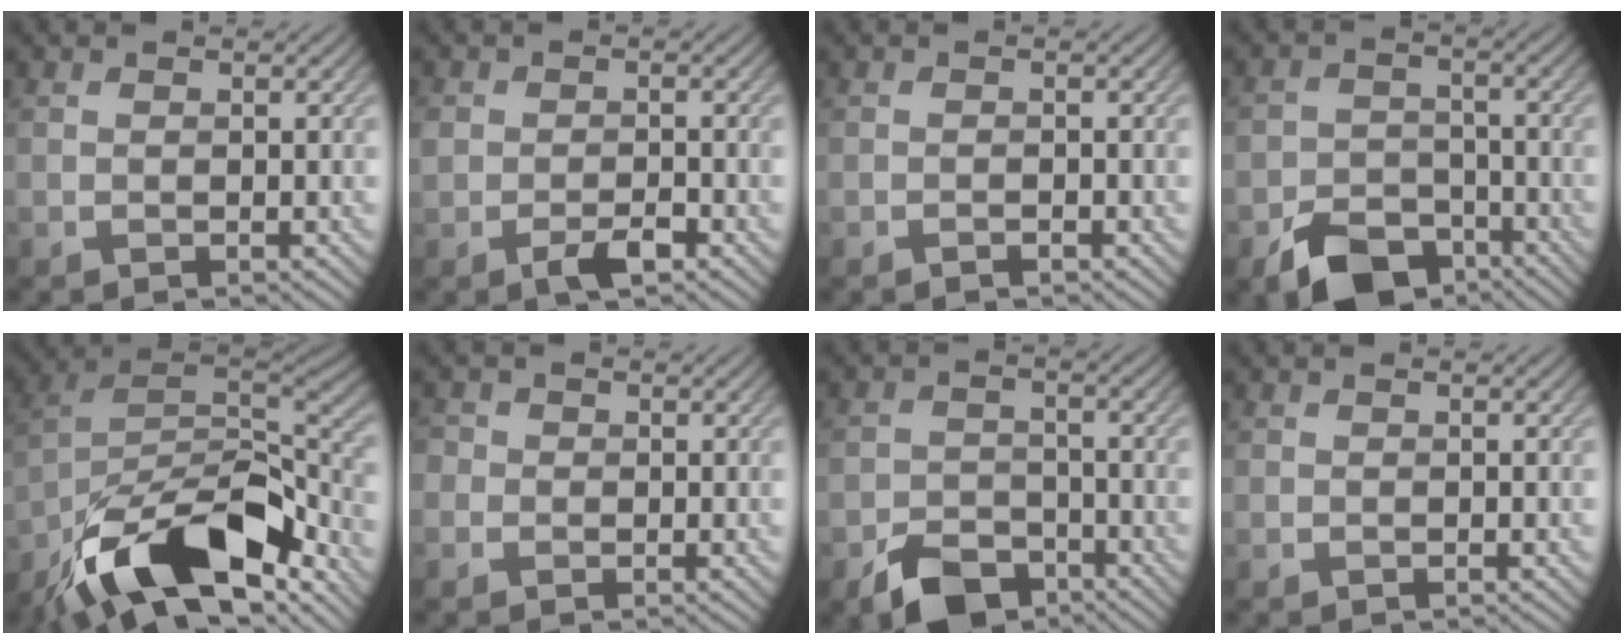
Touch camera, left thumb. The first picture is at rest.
{"total": 3.5, "force": [-1.8, 1.9, 2.3], "torque": [-0.040, -0.002, -0.034]}
{"total": 0.8, "force": [-0.6, 0.1, 0.5], "torque": [-0.007, 0.001, -0.010]}
{"total": 8.0, "force": [-5.4, 4.6, 3.6], "torque": [-0.065, -0.018, -0.101]}
{"total": 17.6, "force": [-11.5, 7.4, 11.1], "torque": [-0.225, -0.015, -0.205]}
{"total": 2.1, "force": [0.0, 2.1, 0.4], "torque": [-0.007, 0.006, -0.018]}
{"total": 6.6, "force": [-4.6, 3.6, 2.9], "torque": [-0.055, -0.009, -0.091]}
{"total": 0.0}